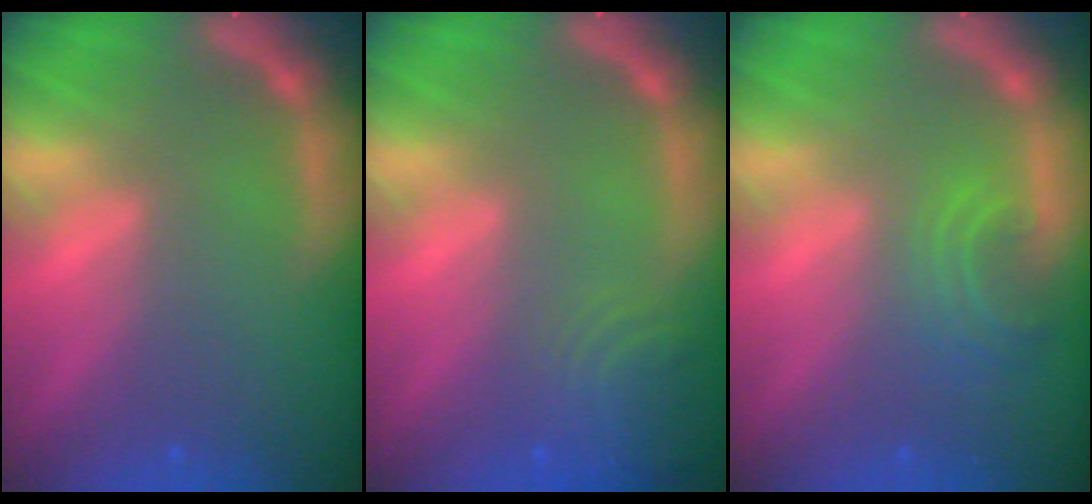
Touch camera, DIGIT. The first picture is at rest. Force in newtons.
{"total": 4.5}
{"total": 2.9}